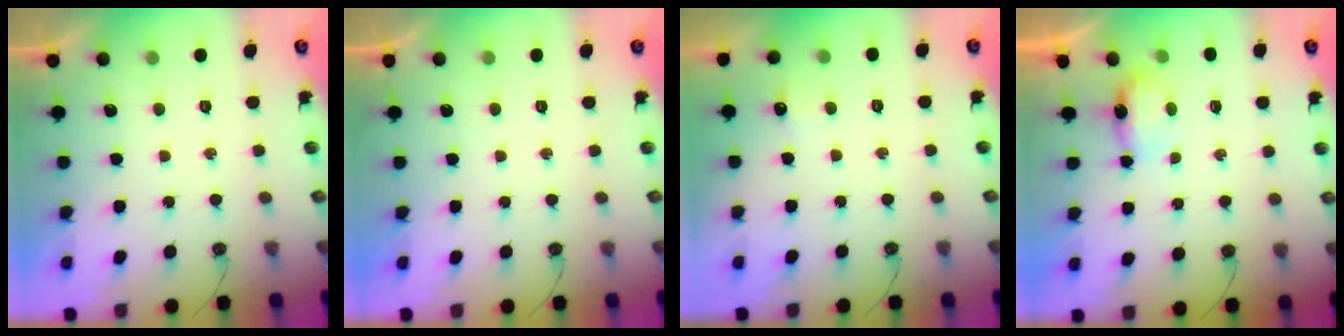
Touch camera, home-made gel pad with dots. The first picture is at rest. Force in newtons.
{"total": 0.0}
{"total": 12.6, "press": 3.9, "slide": 12.0}
{"total": 4.2, "press": 3.9, "slide": 1.4}